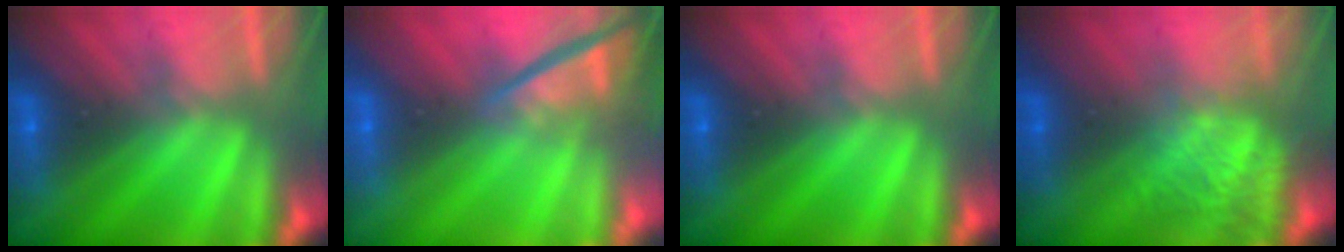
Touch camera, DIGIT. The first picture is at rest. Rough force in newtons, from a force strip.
{"total": 4.5}
{"total": 0.0}
{"total": 4.7}